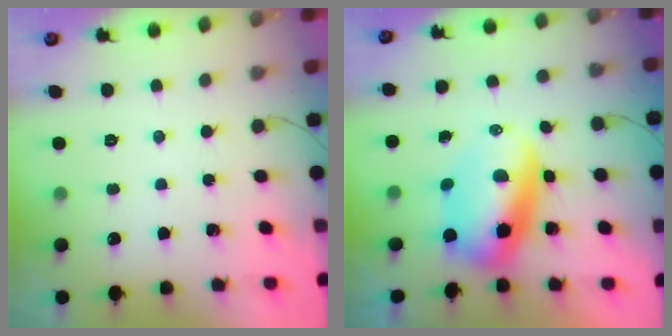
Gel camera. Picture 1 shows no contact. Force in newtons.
{"total": 9.1, "press": 8.8, "slide": 2.4}